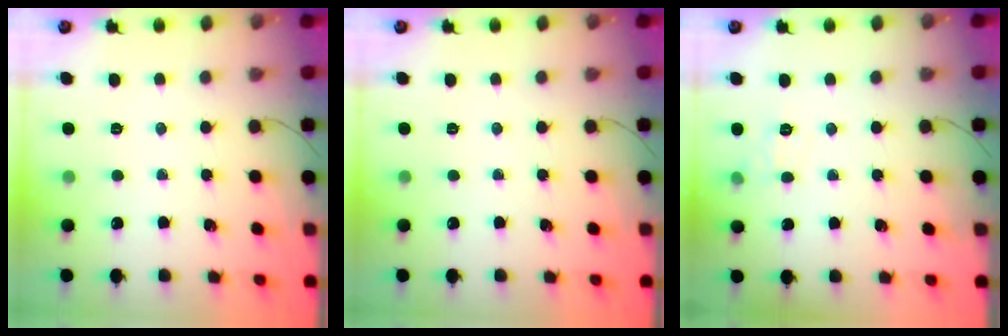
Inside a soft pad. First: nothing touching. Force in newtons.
{"total": 0.0}
{"total": 6.1, "press": 5.9, "slide": 1.4}